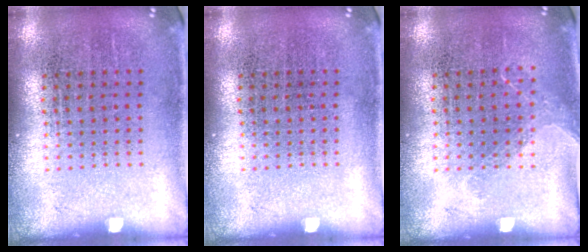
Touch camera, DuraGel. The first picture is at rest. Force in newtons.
{"total": 0.0}
{"total": 1.0, "press": 0.8, "slide": 0.6}